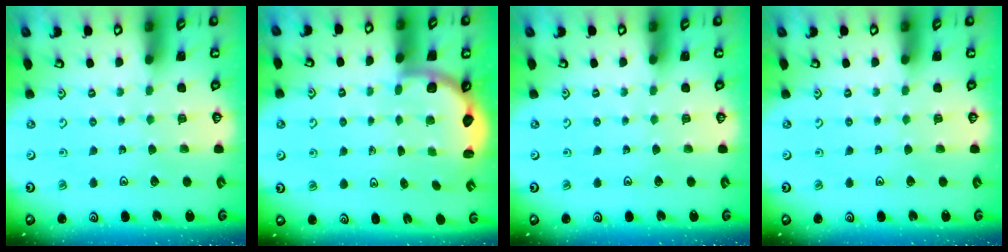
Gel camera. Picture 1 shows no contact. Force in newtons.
{"total": 3.4, "press": 2.7, "slide": 2.2}
{"total": 0.0}
{"total": 0.0}